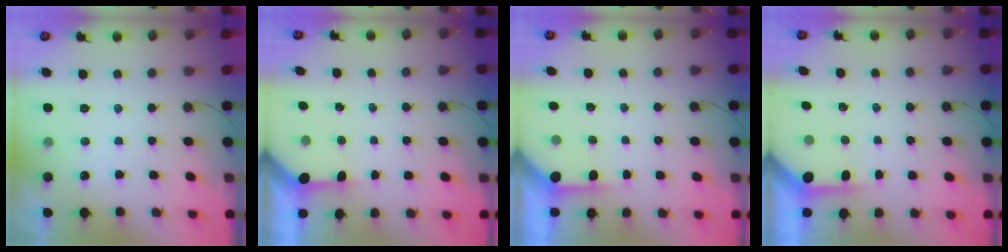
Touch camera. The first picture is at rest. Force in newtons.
{"total": 3.2, "press": 3.2, "slide": 0.3}
{"total": 3.9, "press": 3.8, "slide": 0.3}
{"total": 3.7, "press": 3.7, "slide": 0.4}